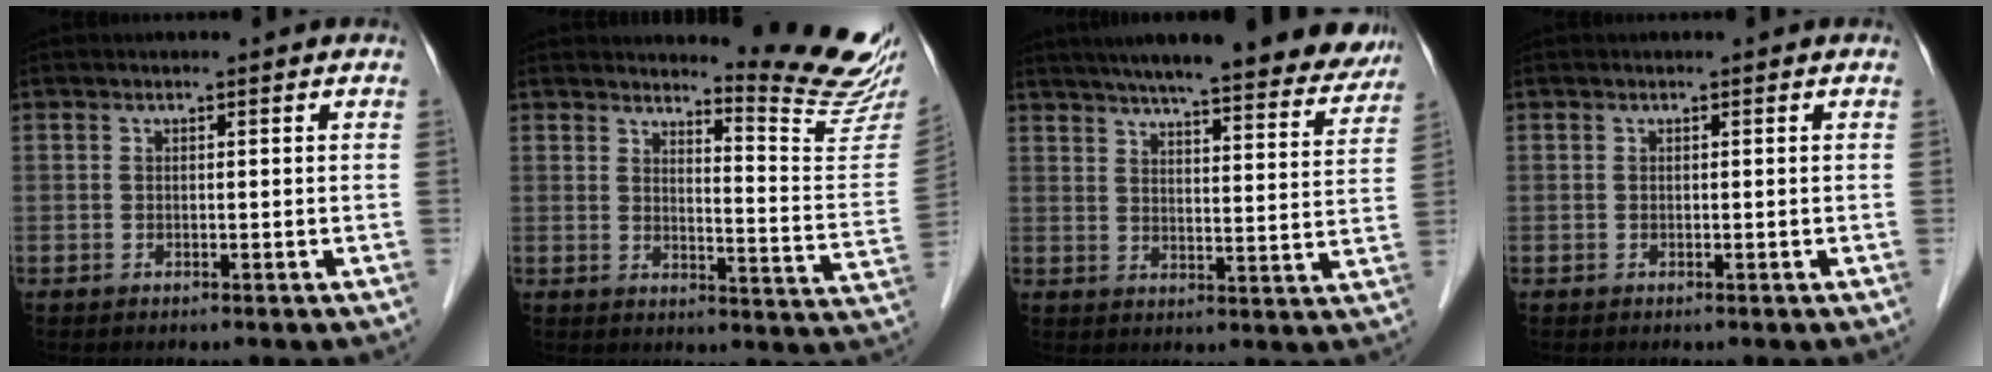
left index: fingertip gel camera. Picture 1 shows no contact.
{"total": 13.0, "force": [12.5, -1.2, 3.2], "torque": [-0.040, -0.114, 0.140]}
{"total": 24.9, "force": [21.7, 3.6, 11.5], "torque": [-0.171, -0.016, 0.270]}
{"total": 0.0}